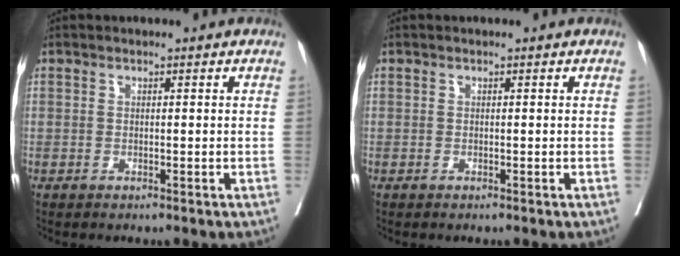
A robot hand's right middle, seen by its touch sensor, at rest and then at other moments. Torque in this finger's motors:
{"motor_torque": [0.06, -0.08, 0.05, 0.00]}